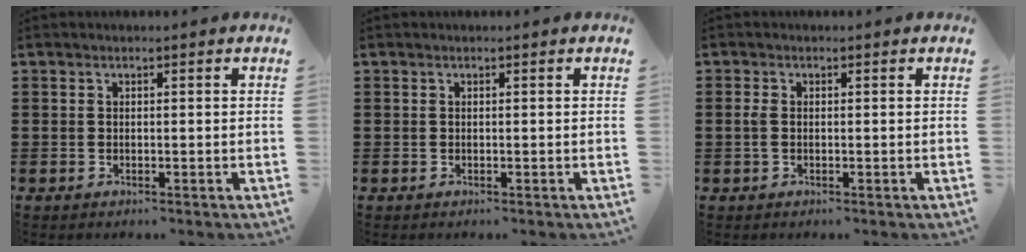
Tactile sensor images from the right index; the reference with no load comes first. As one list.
[{"total": 0.0}, {"total": 1.5, "force": [-0.2, 0.8, 1.3], "torque": [-0.035, -0.001, -0.007]}]